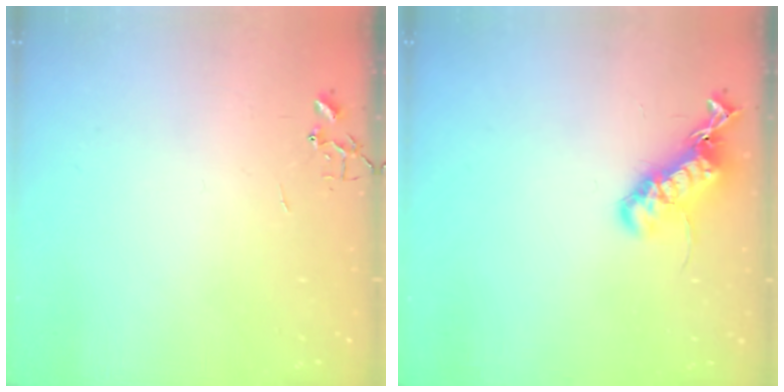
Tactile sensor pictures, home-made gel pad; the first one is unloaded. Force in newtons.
{"total": 17.2, "press": 17.2, "slide": 0.8}